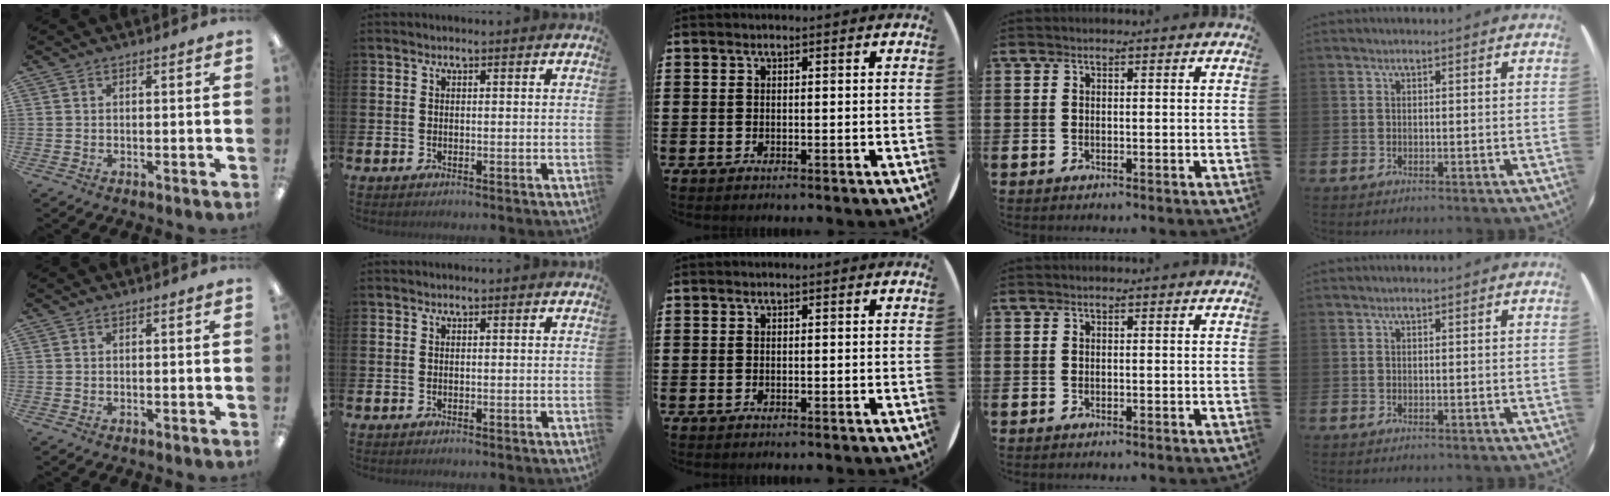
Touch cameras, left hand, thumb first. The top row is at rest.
{}